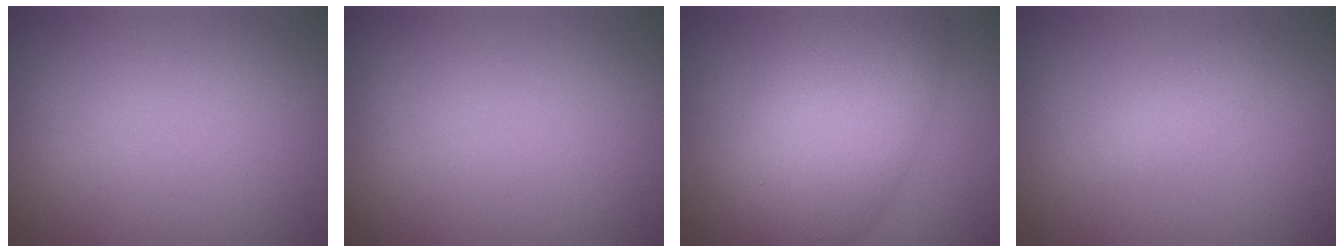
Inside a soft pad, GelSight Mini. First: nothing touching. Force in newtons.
{"total": 0.0}
{"total": 9.0, "press": 9.0, "slide": 0.4}
{"total": 1.4, "press": 1.4, "slide": 0.0}